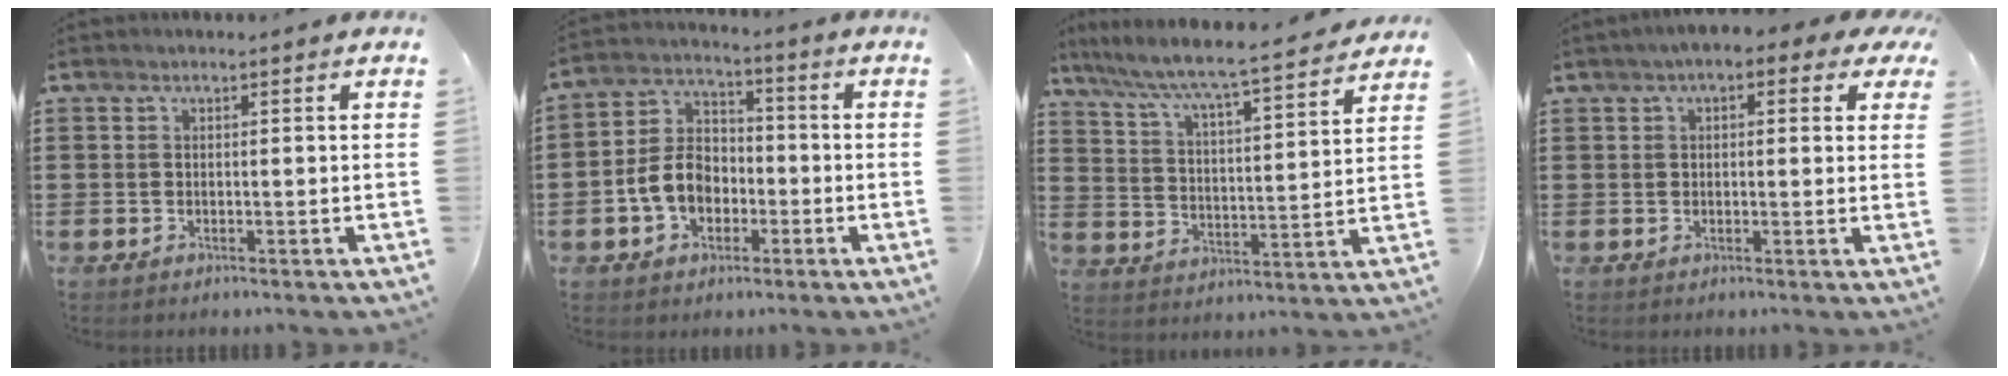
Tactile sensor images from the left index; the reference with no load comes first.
{"total": 7.6, "force": [-2.4, 5.7, 4.4], "torque": [-0.111, 0.013, -0.051]}
{"total": 5.8, "force": [5.2, -0.3, 2.4], "torque": [-0.071, -0.043, 0.079]}
{"total": 3.2, "force": [1.7, 1.4, 2.3], "torque": [-0.051, 0.005, 0.027]}